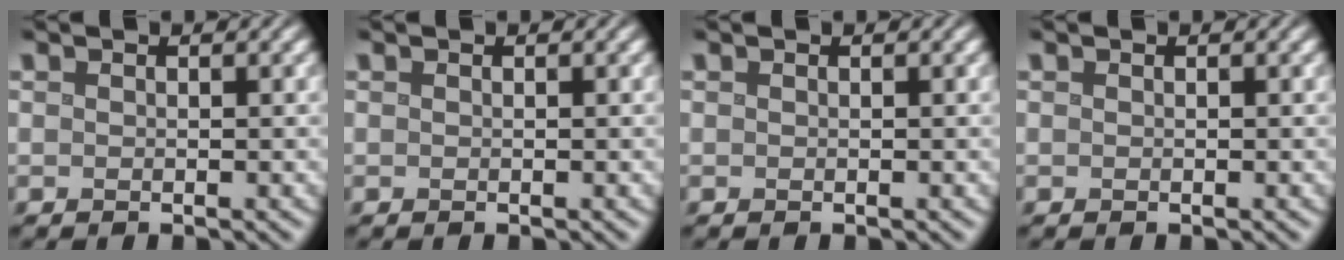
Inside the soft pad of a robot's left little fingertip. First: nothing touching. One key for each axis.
{"total": 0.0}
{"total": 0.0}
{"total": 0.0}